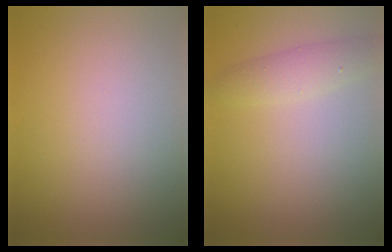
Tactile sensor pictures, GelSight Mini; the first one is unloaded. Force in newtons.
{"total": 2.4, "press": 2.4, "slide": 0.1}